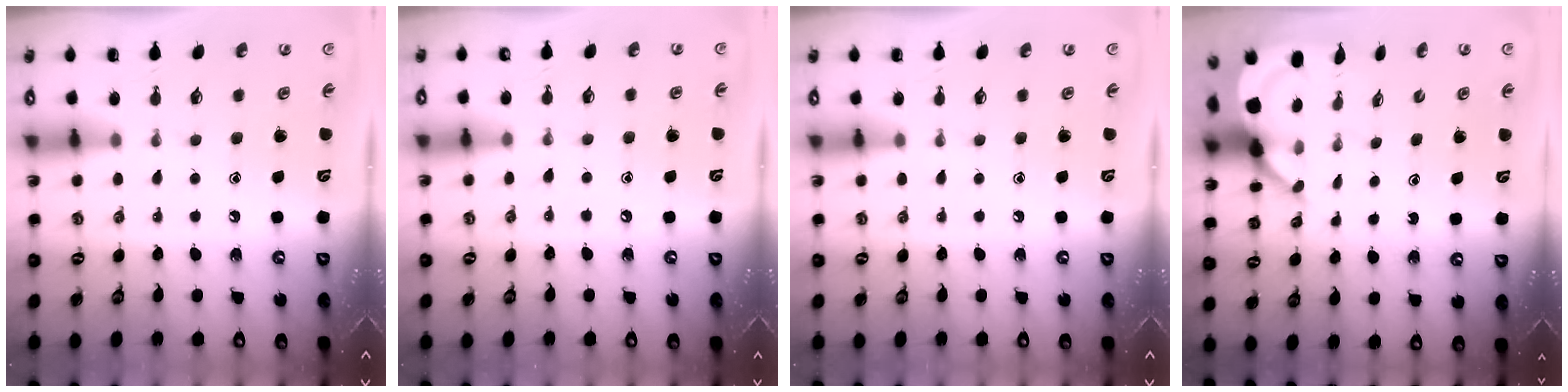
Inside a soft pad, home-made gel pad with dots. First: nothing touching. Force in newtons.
{"total": 5.0, "press": 5.0, "slide": 0.6}
{"total": 0.0}
{"total": 5.5, "press": 5.5, "slide": 0.7}